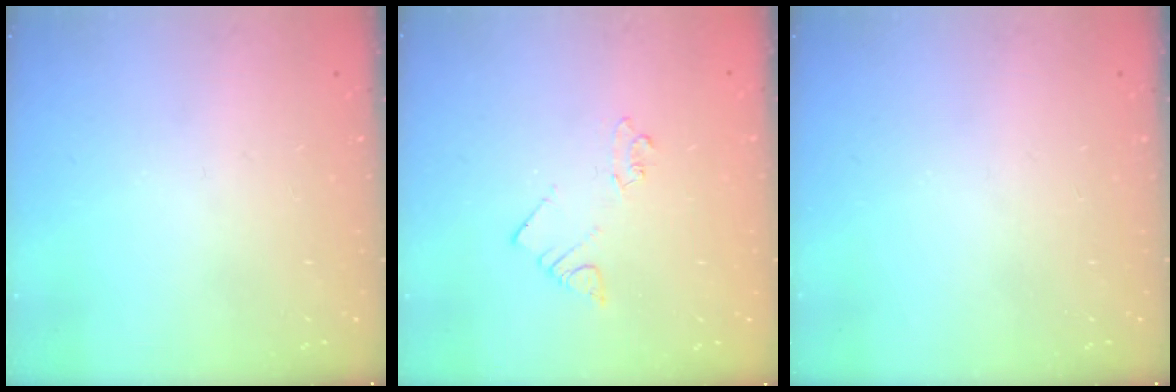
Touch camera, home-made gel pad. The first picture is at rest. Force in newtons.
{"total": 2.0, "press": 2.0, "slide": 0.2}
{"total": 0.0}